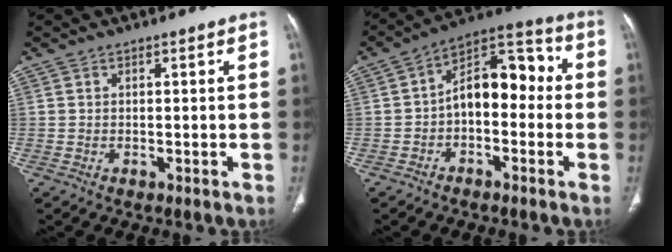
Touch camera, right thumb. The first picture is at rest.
{"total": 12.0, "force": [-0.9, 7.2, 9.6], "torque": [-0.112, 0.049, -0.029]}